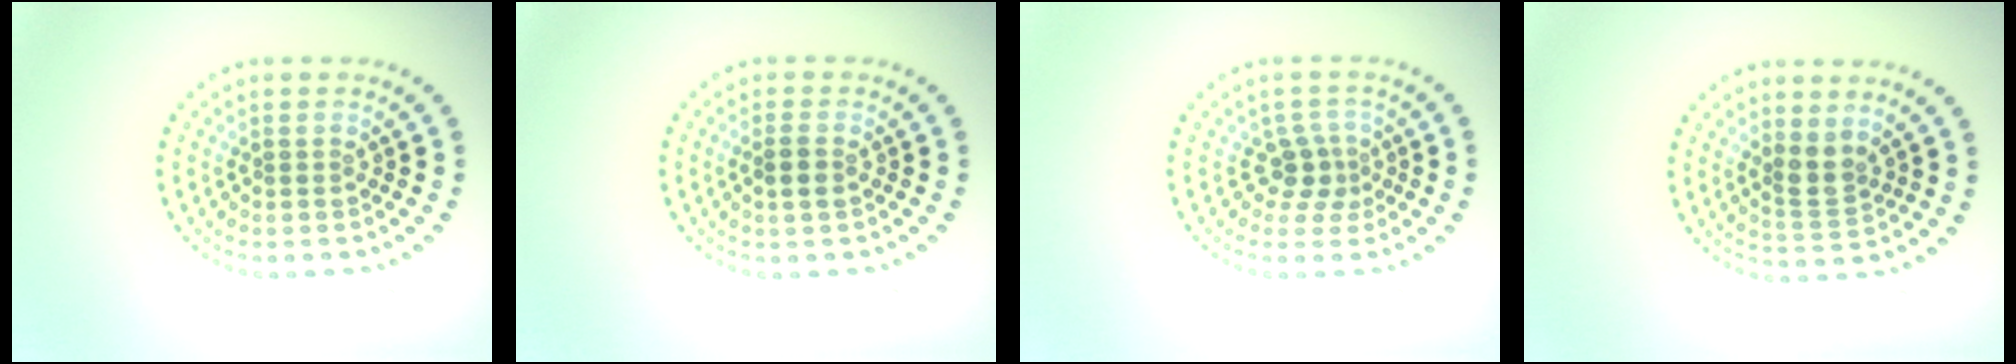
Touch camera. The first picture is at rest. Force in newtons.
{"total": 1.3, "press": 1.2, "slide": 0.6}
{"total": 2.4, "press": 1.7, "slide": 1.7}
{"total": 2.1, "press": 1.8, "slide": 1.2}